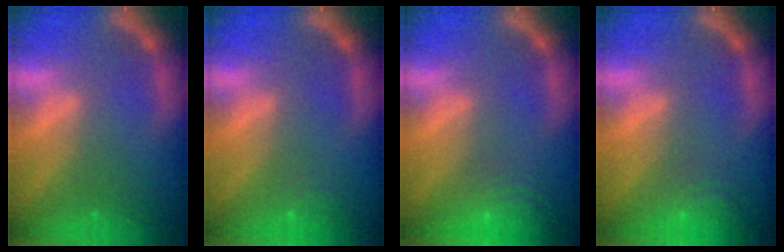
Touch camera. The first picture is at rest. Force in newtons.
{"total": 1.9}
{"total": 9.1}
{"total": 6.0}